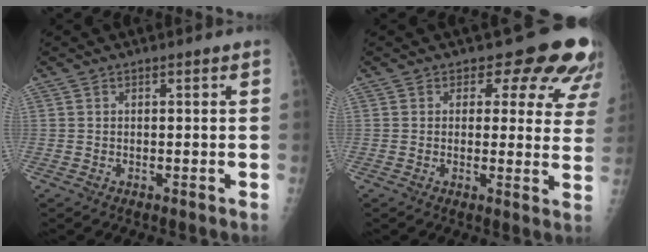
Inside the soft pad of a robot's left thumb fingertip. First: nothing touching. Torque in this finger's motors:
{"motor_torque": [0.18, 0.34, -0.01, -0.20, 0.08]}